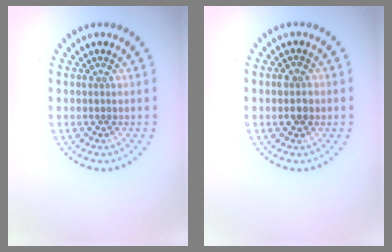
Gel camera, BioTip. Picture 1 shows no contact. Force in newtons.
{"total": 1.4, "press": 1.4, "slide": 0.1}